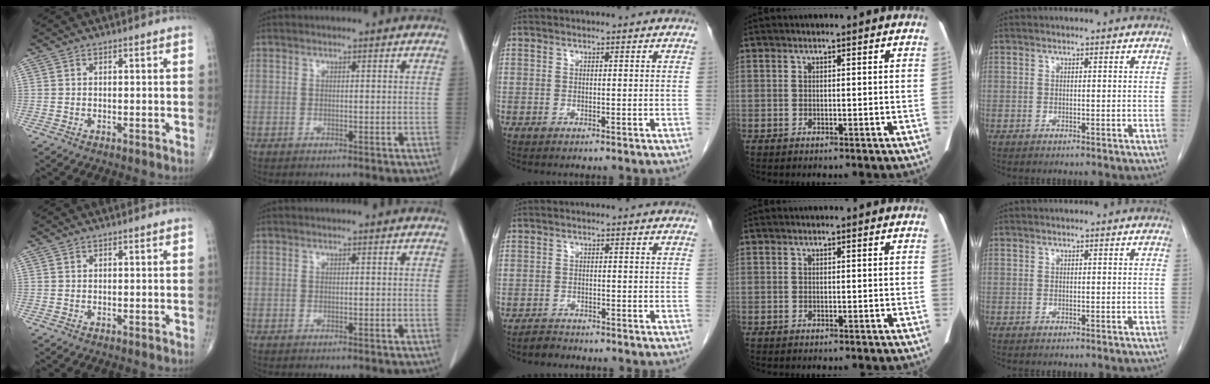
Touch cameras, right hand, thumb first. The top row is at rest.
{"middle": {"total": 1.5, "force": [-1.4, 0.4, -0.3], "torque": [-0.003, -0.004, -0.026]}}